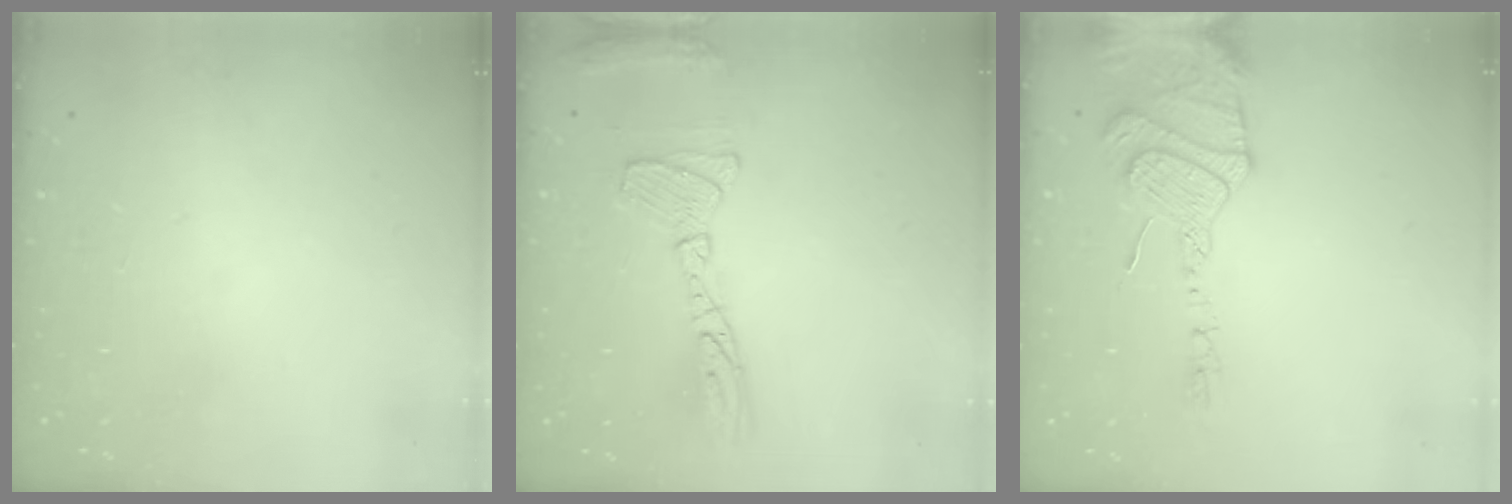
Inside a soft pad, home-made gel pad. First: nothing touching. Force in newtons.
{"total": 14.2, "press": 14.1, "slide": 1.2}
{"total": 14.8, "press": 14.5, "slide": 2.9}